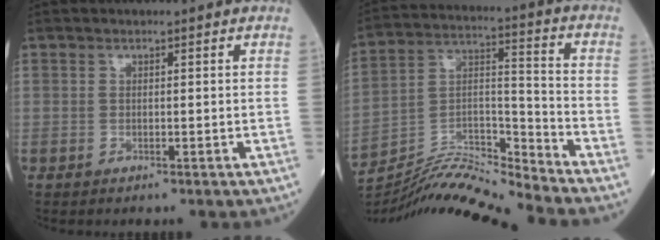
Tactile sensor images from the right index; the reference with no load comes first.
{"total": 13.5, "force": [-13.1, -1.6, 2.7], "torque": [-0.050, 0.038, -0.243]}